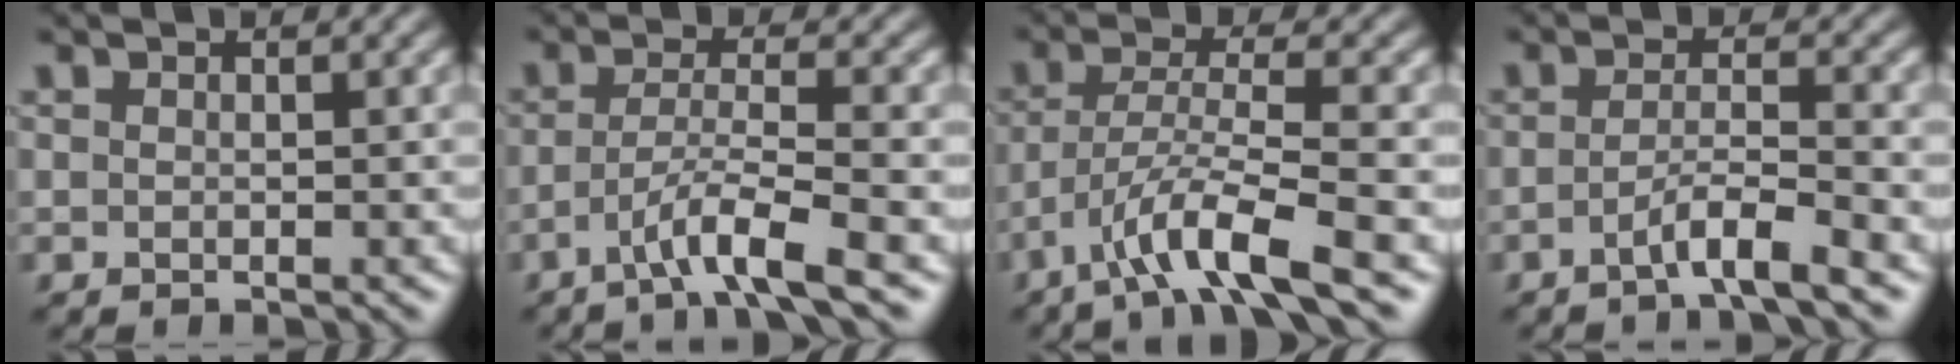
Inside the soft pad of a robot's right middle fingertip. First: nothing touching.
{"total": 4.4, "force": [-2.5, 0.4, 3.6], "torque": [-0.063, 0.007, -0.056]}
{"total": 6.1, "force": [-3.8, 0.8, 4.7], "torque": [-0.084, 0.002, -0.077]}
{"total": 3.3, "force": [-1.9, 0.3, 2.6], "torque": [-0.043, 0.004, -0.044]}